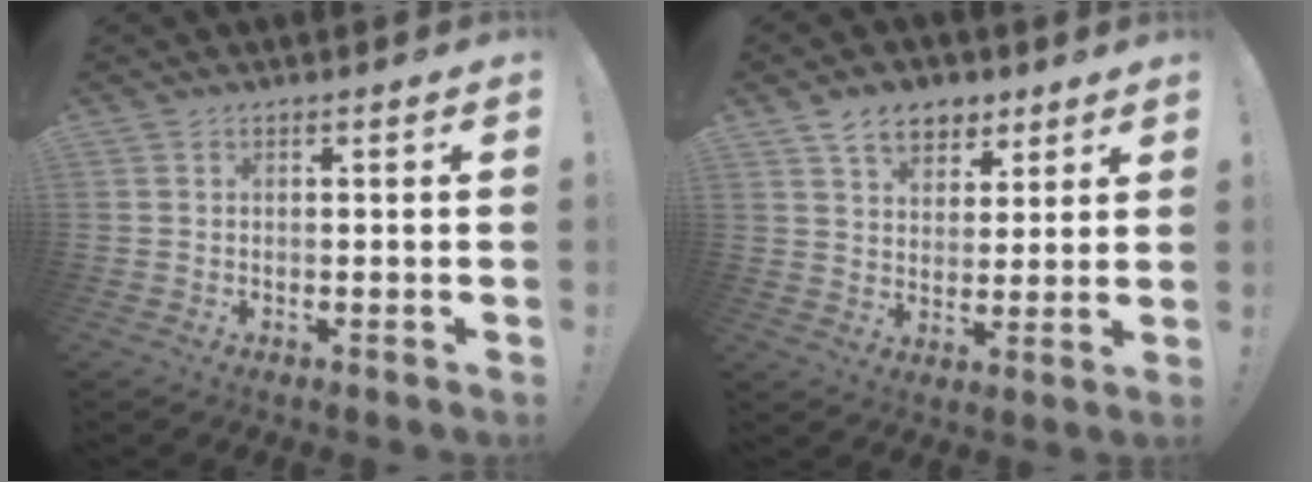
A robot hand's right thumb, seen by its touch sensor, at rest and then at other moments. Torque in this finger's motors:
{"motor_torque": [0.32, 1.85, 0.82, 0.63, -0.02]}